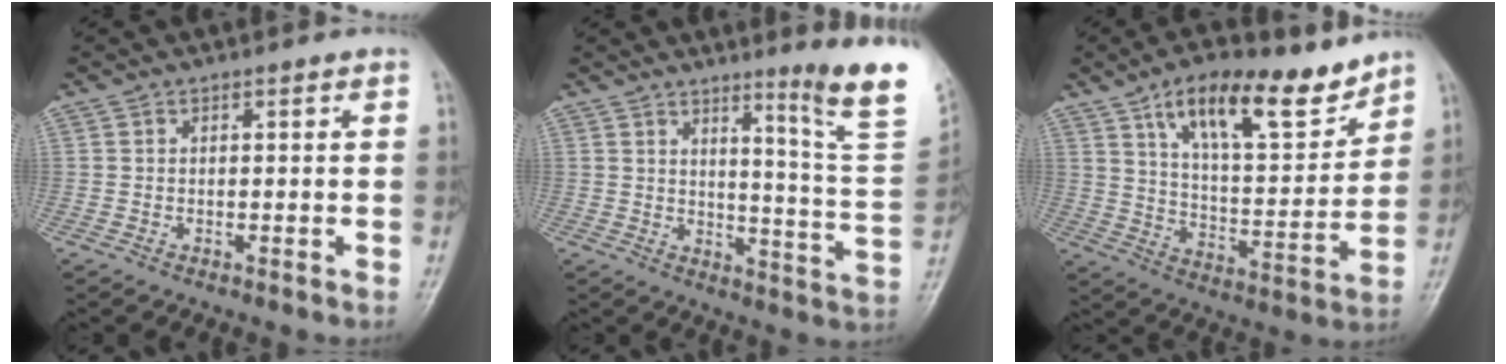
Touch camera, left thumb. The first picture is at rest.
{"total": 14.2, "force": [9.1, -0.1, 11.0], "torque": [-0.134, -0.087, 0.121]}
{"total": 17.6, "force": [11.4, 6.5, 11.7], "torque": [-0.151, -0.060, 0.195]}